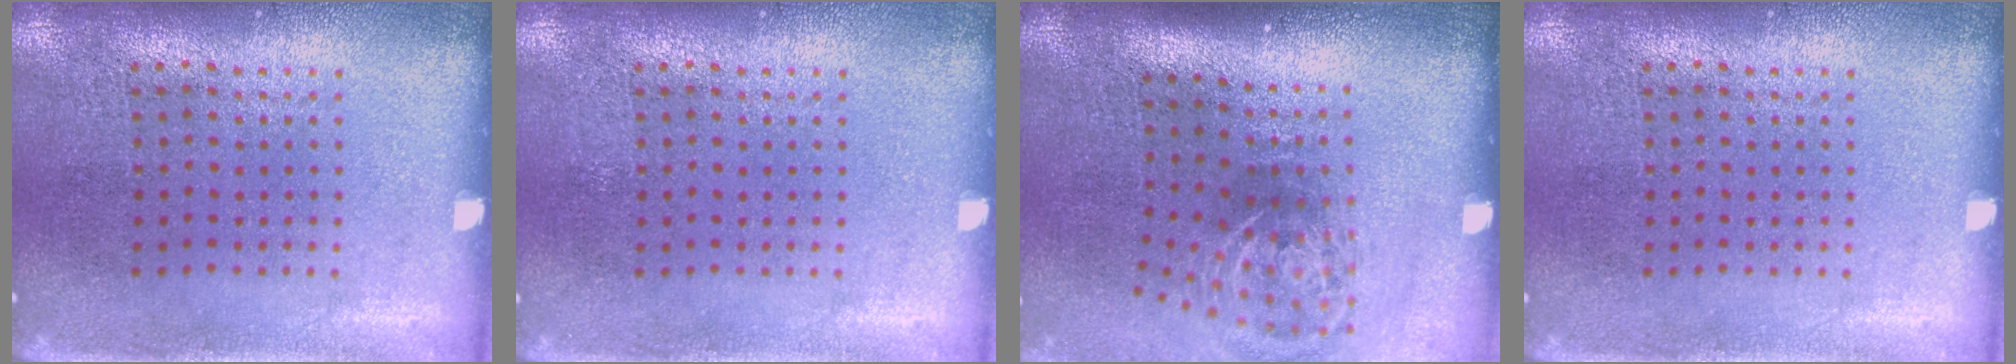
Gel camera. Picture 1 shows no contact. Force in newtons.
{"total": 0.0}
{"total": 2.2, "press": 1.4, "slide": 1.7}
{"total": 0.0}